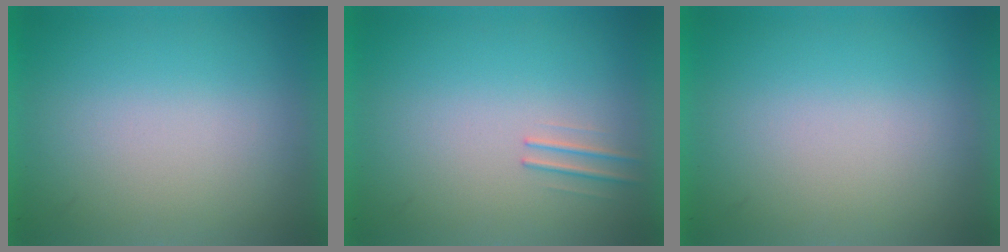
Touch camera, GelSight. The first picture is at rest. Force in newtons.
{"total": 1.1}
{"total": 1.1}